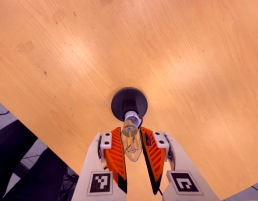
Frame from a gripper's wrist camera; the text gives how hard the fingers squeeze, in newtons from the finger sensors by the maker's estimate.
{"total": 13.1, "left": 13.6, "right": 12.6}